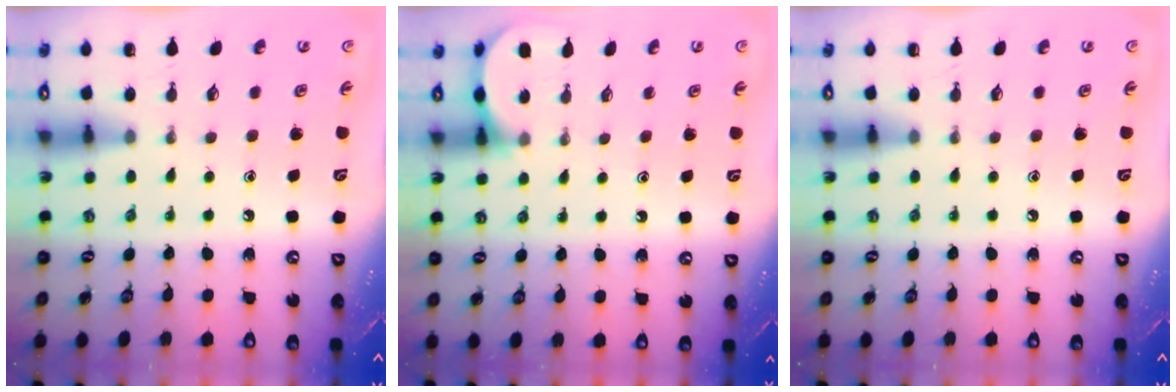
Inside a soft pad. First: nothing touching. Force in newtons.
{"total": 3.9, "press": 3.9, "slide": 0.5}
{"total": 0.0}